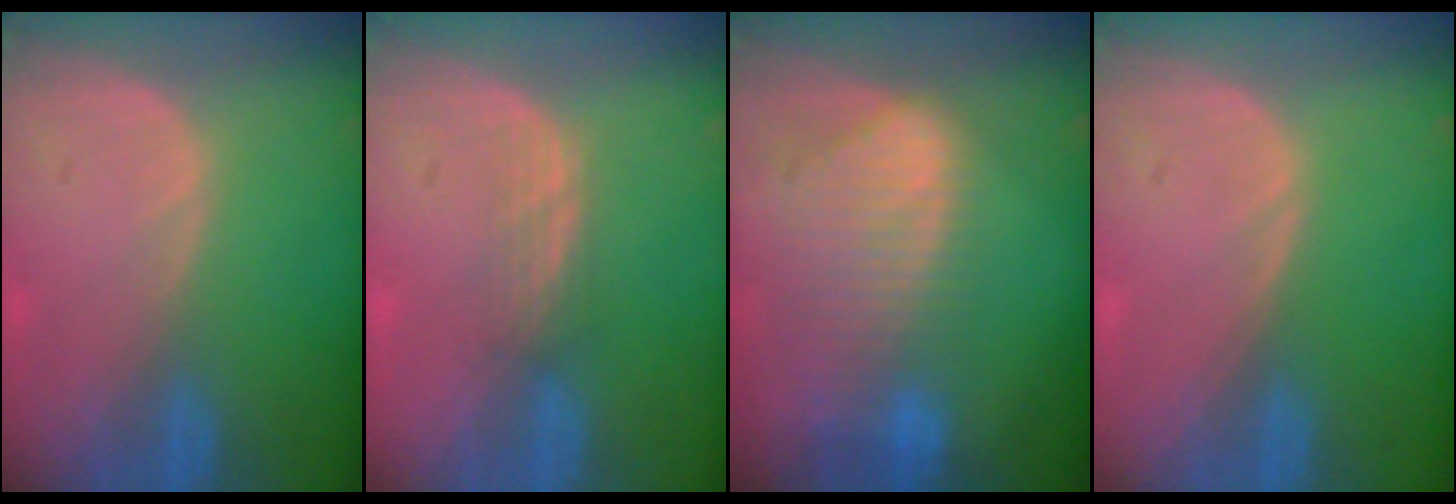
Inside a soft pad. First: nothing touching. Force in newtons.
{"total": 2.2, "press": 2.2, "slide": 0.4}
{"total": 9.3, "press": 8.1, "slide": 4.4}
{"total": 0.0}